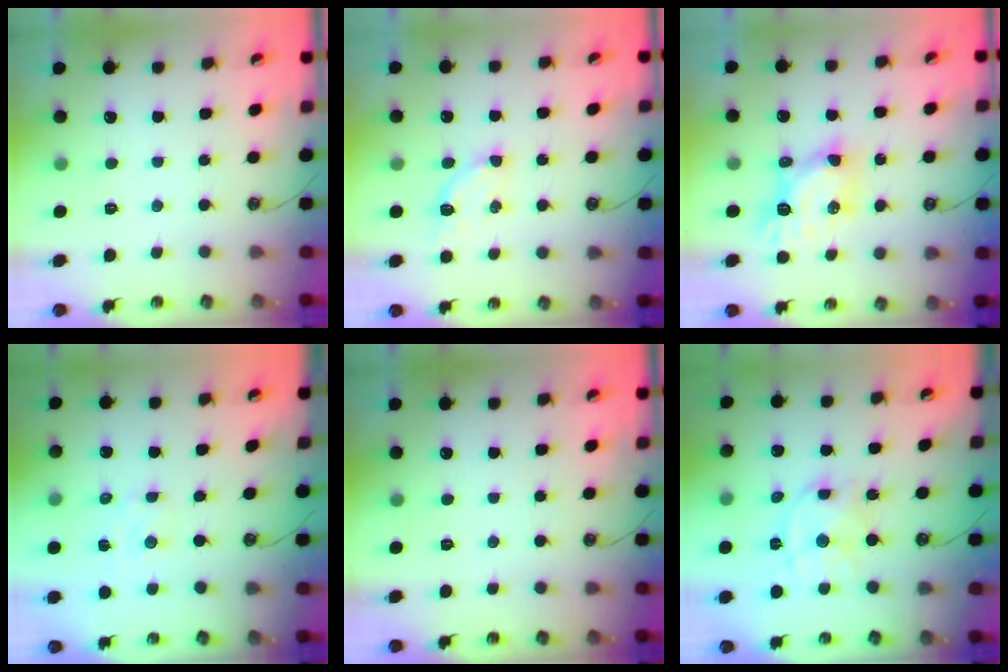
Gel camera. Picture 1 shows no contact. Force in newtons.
{"total": 4.9, "press": 4.8, "slide": 0.9}
{"total": 6.7, "press": 6.7, "slide": 0.2}
{"total": 3.2, "press": 3.2, "slide": 0.4}
{"total": 0.0}
{"total": 12.6, "press": 12.5, "slide": 0.9}